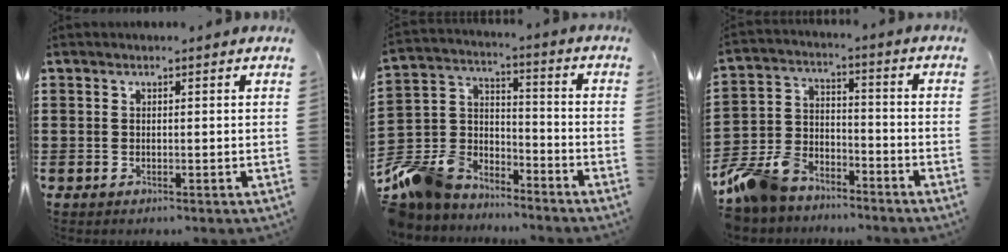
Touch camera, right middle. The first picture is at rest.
{"total": 9.5, "force": [-8.2, 4.7, 0.9], "torque": [-0.061, 0.009, -0.167]}
{"total": 9.1, "force": [-8.2, 3.6, 1.8], "torque": [-0.058, 0.023, -0.165]}